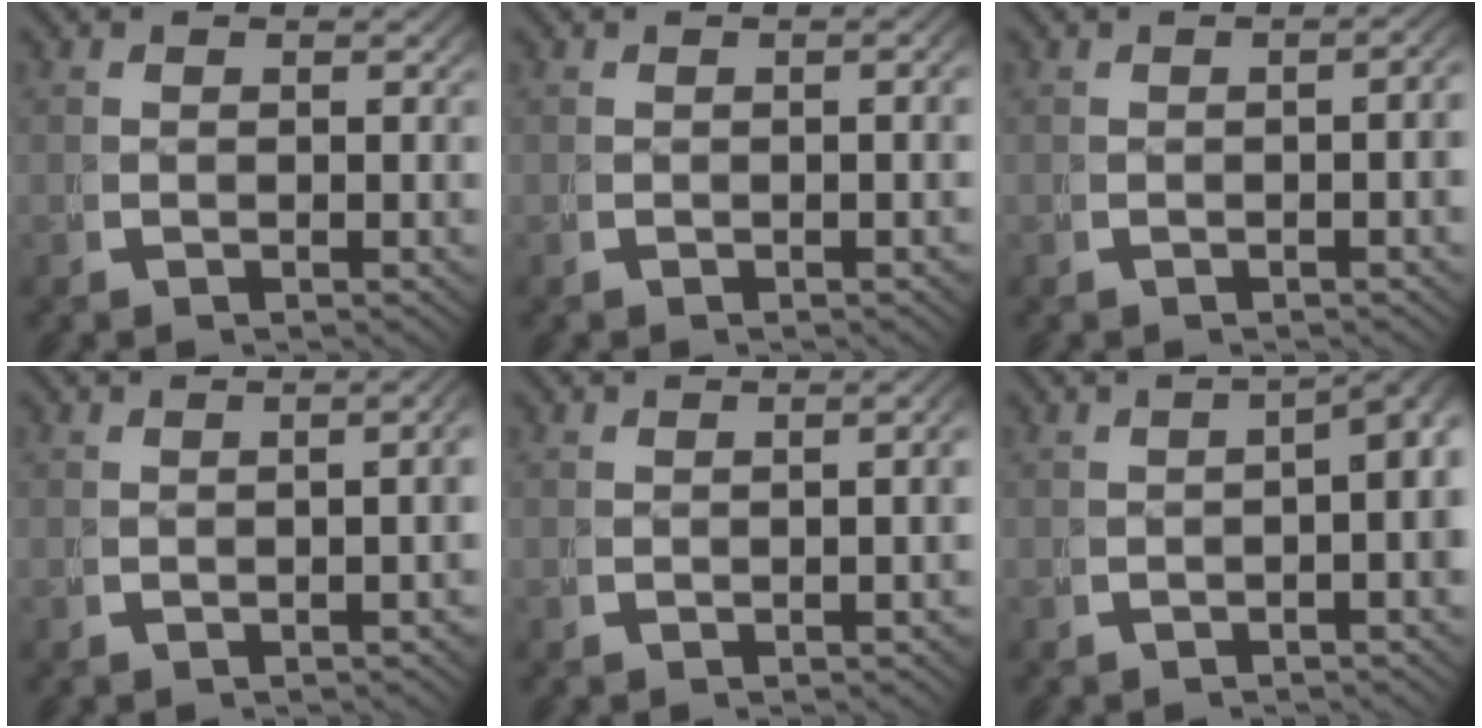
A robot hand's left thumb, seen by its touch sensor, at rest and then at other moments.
{"total": 1.1, "force": [-0.4, 0.2, 1.1], "torque": [-0.016, 0.002, -0.004]}
{"total": 2.0, "force": [-0.6, 0.4, 1.8], "torque": [-0.025, 0.005, -0.008]}
{"total": 2.8, "force": [-0.7, 0.7, 2.6], "torque": [-0.033, 0.006, -0.007]}
{"total": 1.9, "force": [-0.6, 0.4, 1.8], "torque": [-0.027, 0.004, -0.005]}
{"total": 4.9, "force": [-0.2, 1.8, 4.5], "torque": [-0.059, 0.007, -0.006]}